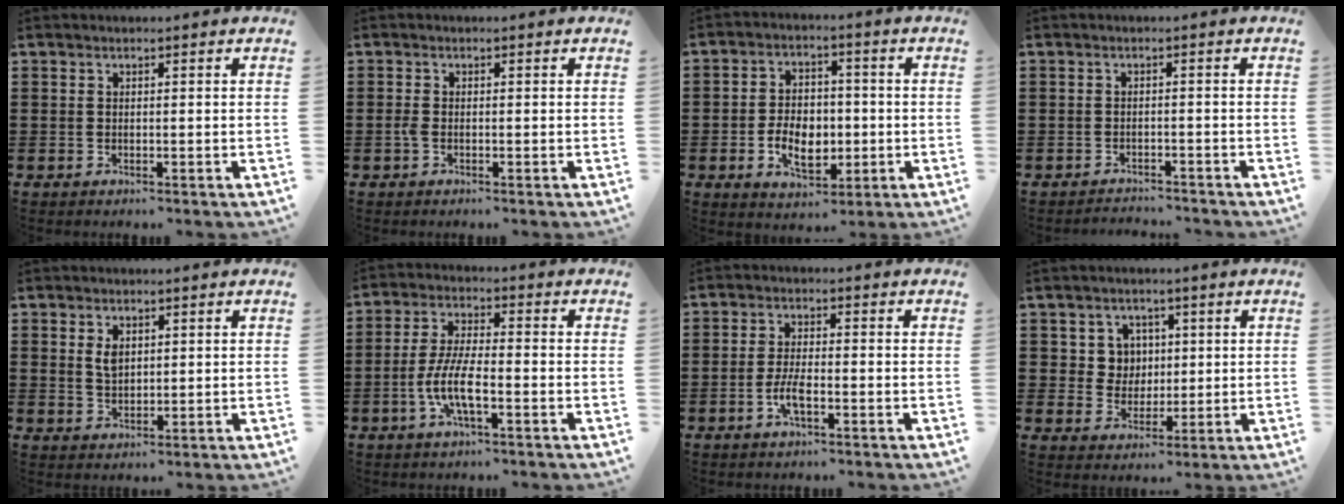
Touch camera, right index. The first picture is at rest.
{"total": 1.3, "force": [-0.6, 0.5, 1.1], "torque": [-0.028, -0.003, -0.013]}
{"total": 7.1, "force": [-1.6, 4.8, 5.0], "torque": [-0.090, 0.001, -0.033]}
{"total": 2.0, "force": [-2.0, 0.0, -0.2], "torque": [-0.004, 0.000, -0.044]}
{"total": 2.6, "force": [0.9, 1.5, 1.9], "torque": [-0.041, 0.004, 0.017]}
{"total": 7.4, "force": [-2.8, 1.8, 6.6], "torque": [-0.150, -0.012, -0.058]}
{"total": 3.8, "force": [-1.6, 1.0, 3.3], "torque": [-0.077, -0.003, -0.034]}
{"total": 4.8, "force": [1.3, 4.5, 1.2], "torque": [-0.046, 0.016, 0.021]}